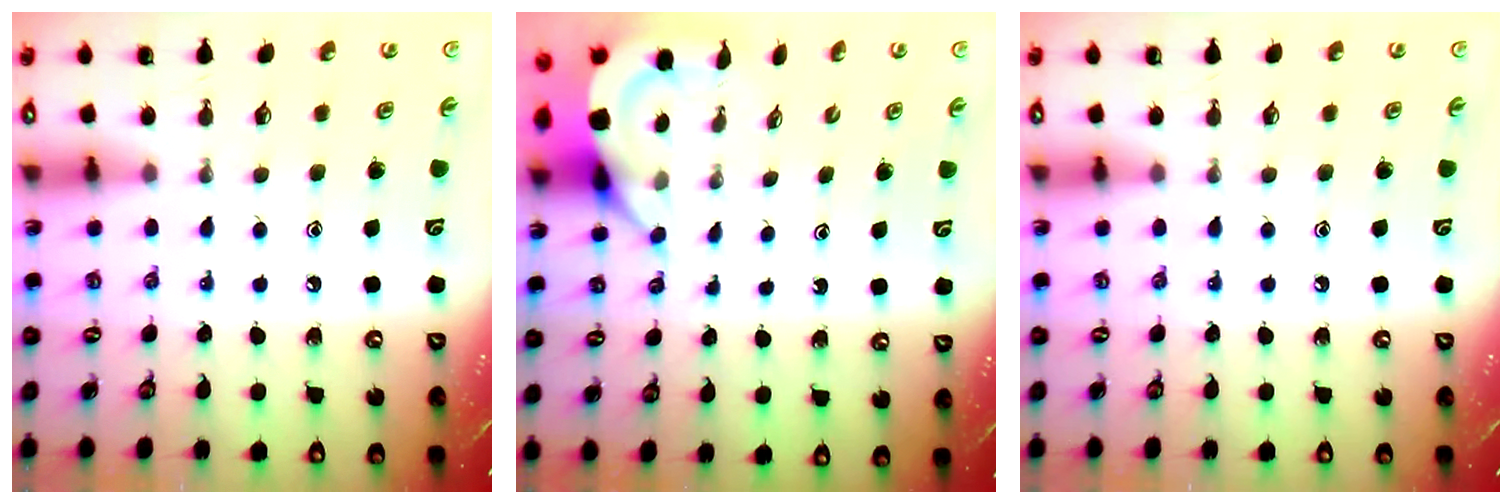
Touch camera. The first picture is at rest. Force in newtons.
{"total": 4.9, "press": 4.8, "slide": 0.4}
{"total": 0.0}